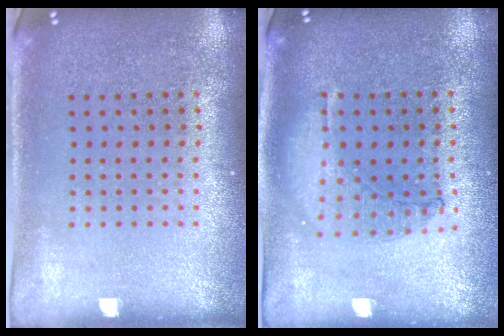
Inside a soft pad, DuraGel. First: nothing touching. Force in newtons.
{"total": 1.0, "press": 0.9, "slide": 0.3}